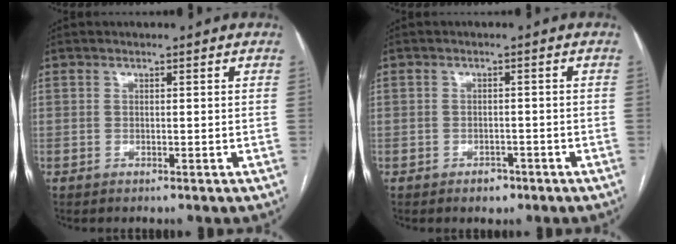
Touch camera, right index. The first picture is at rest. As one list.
[{"total": 2.2, "force": [-1.5, 1.5, 0.7], "torque": [-0.008, 0.004, -0.016]}]